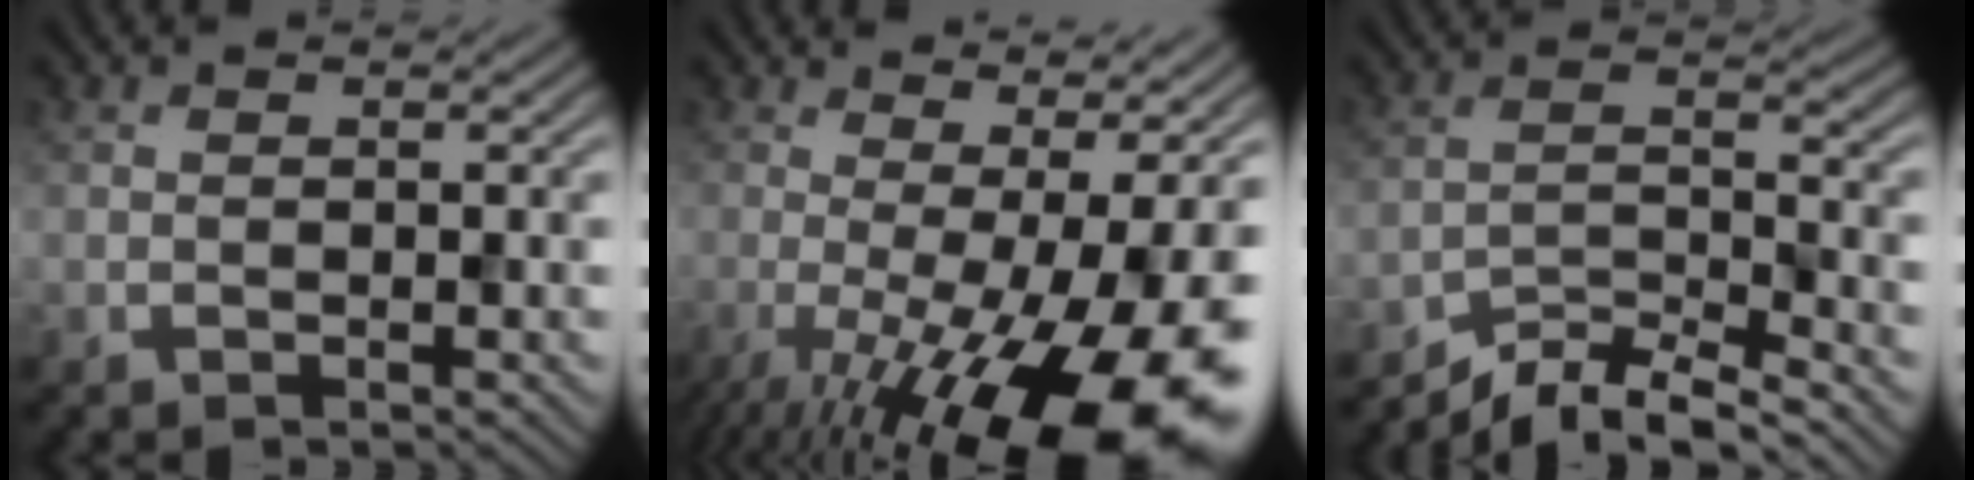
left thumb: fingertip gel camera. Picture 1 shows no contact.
{"total": 18.7, "force": [-5.4, 5.8, 17.0], "torque": [-0.240, -0.017, -0.076]}
{"total": 6.1, "force": [-5.4, 1.0, 2.6], "torque": [-0.050, -0.002, -0.105]}